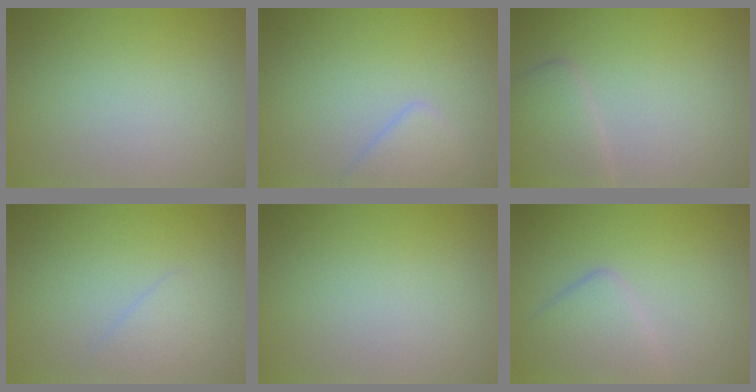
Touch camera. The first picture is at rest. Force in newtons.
{"total": 2.3, "press": 2.3, "slide": 0.1}
{"total": 2.9, "press": 2.9, "slide": 0.2}
{"total": 1.2, "press": 1.2, "slide": 0.0}
{"total": 0.0}
{"total": 3.5, "press": 3.5, "slide": 0.3}